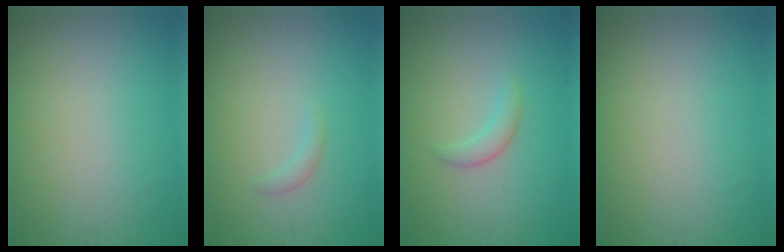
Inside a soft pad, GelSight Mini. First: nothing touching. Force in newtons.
{"total": 0.8, "press": 0.8, "slide": 0.1}
{"total": 1.4, "press": 1.4, "slide": 0.2}
{"total": 0.0}